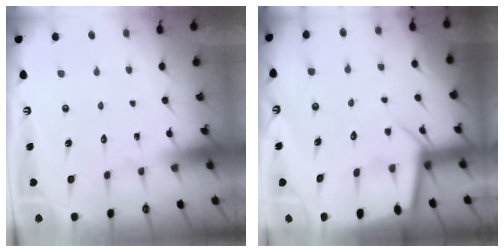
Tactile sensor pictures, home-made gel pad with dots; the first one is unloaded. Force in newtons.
{"total": 6.4, "press": 6.4, "slide": 0.6}